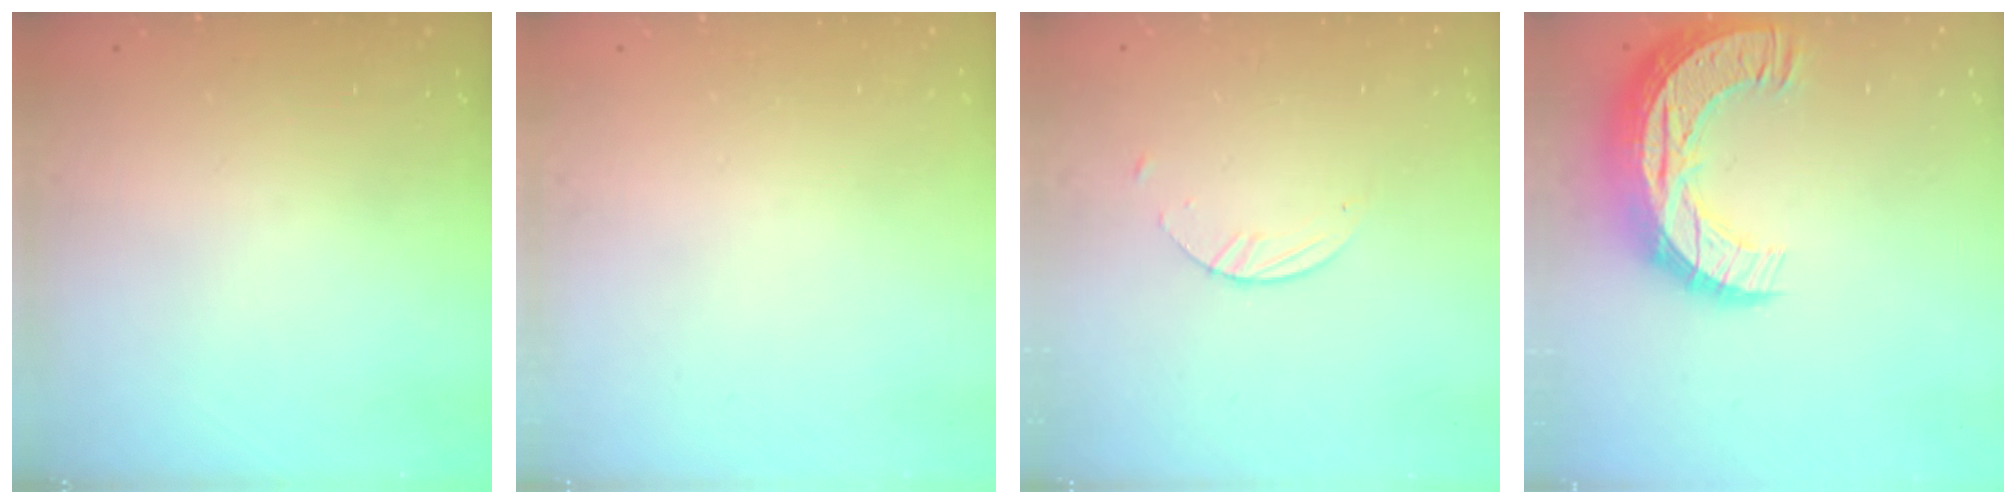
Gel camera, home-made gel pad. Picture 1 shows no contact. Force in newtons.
{"total": 0.0}
{"total": 2.1, "press": 2.1, "slide": 0.2}
{"total": 16.4, "press": 16.4, "slide": 1.0}